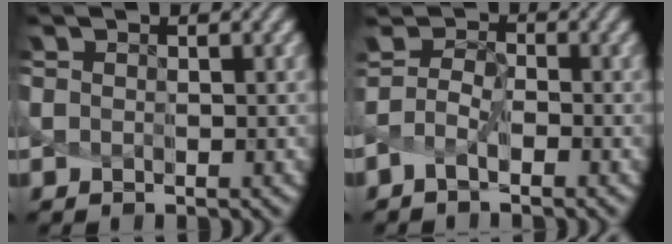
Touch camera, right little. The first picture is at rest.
{"total": 1.7, "force": [-1.3, 0.4, 1.0], "torque": [-0.025, 0.001, -0.032]}